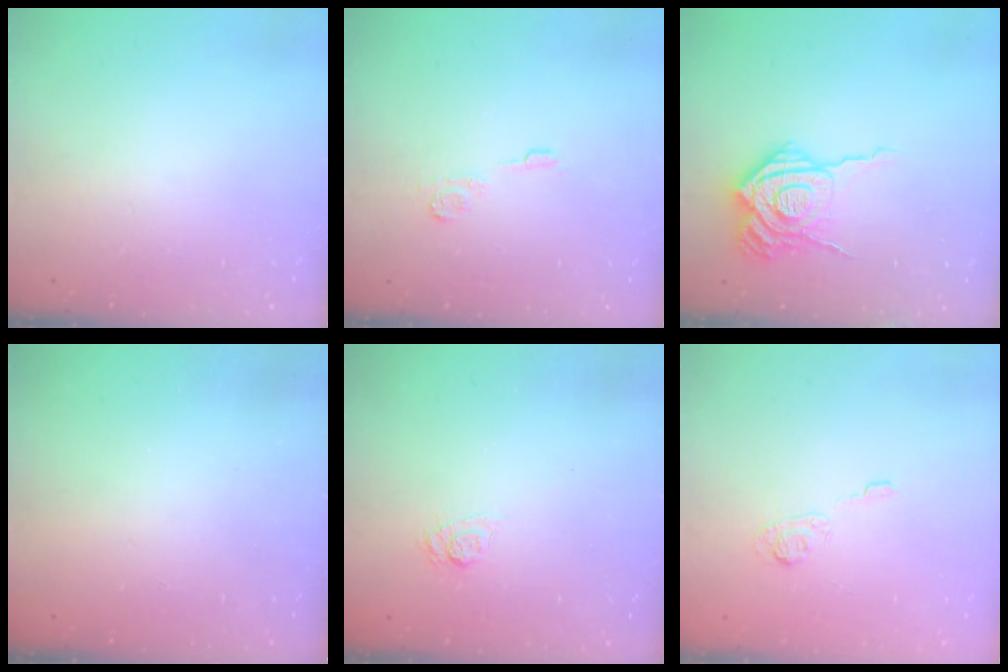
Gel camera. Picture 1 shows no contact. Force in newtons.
{"total": 5.6, "press": 5.6, "slide": 0.7}
{"total": 15.9, "press": 15.9, "slide": 1.5}
{"total": 2.3, "press": 2.2, "slide": 0.7}
{"total": 4.5, "press": 4.2, "slide": 1.7}
{"total": 3.3, "press": 2.9, "slide": 1.6}